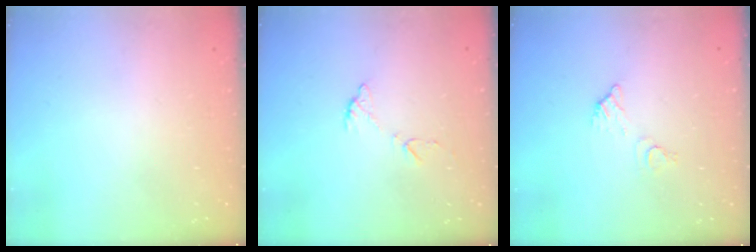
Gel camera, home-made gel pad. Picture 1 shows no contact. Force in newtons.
{"total": 6.6, "press": 6.6, "slide": 0.6}
{"total": 5.6, "press": 5.6, "slide": 0.2}